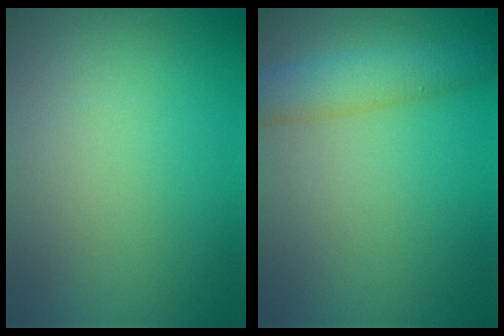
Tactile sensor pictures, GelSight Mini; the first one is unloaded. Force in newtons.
{"total": 3.7, "press": 3.7, "slide": 0.2}